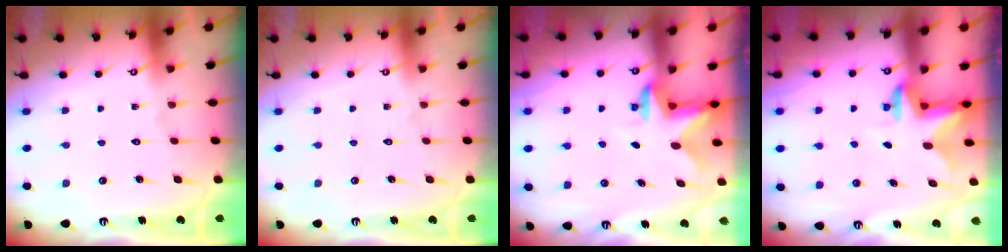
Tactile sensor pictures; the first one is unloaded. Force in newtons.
{"total": 0.0}
{"total": 2.8, "press": 2.8, "slide": 0.5}
{"total": 2.8, "press": 2.8, "slide": 0.5}